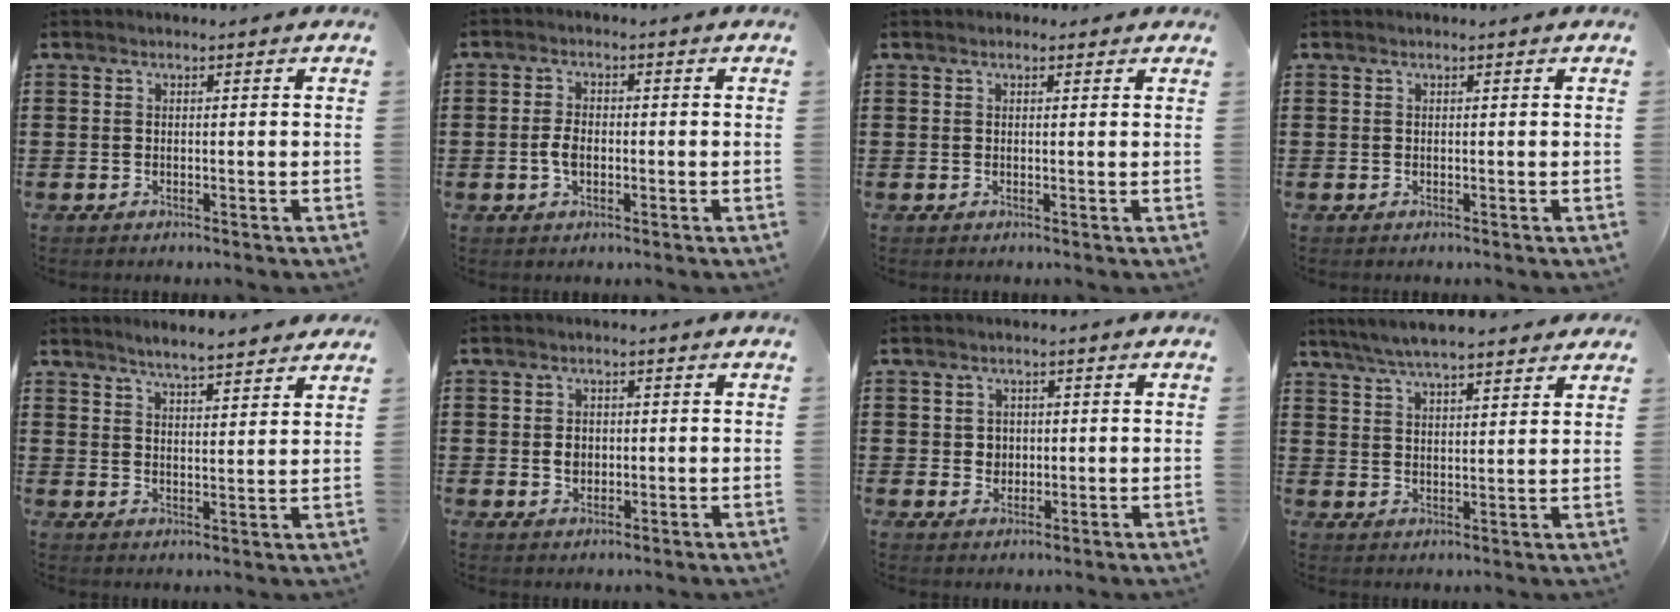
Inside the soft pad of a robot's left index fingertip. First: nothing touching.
{"total": 3.3, "force": [-0.4, 1.8, 2.7], "torque": [-0.067, -0.002, -0.011]}
{"total": 0.9, "force": [0.7, 0.5, 0.3], "torque": [-0.007, 0.005, 0.013]}
{"total": 0.0}
{"total": 4.1, "force": [4.0, -0.1, 0.9], "torque": [-0.031, -0.013, 0.070]}
{"total": 2.5, "force": [0.1, 1.9, 1.6], "torque": [-0.027, 0.003, -0.001]}
{"total": 2.3, "force": [0.4, 2.2, 0.7], "torque": [-0.015, 0.006, 0.002]}
{"total": 5.5, "force": [5.0, 0.8, 2.2], "torque": [-0.058, -0.011, 0.090]}